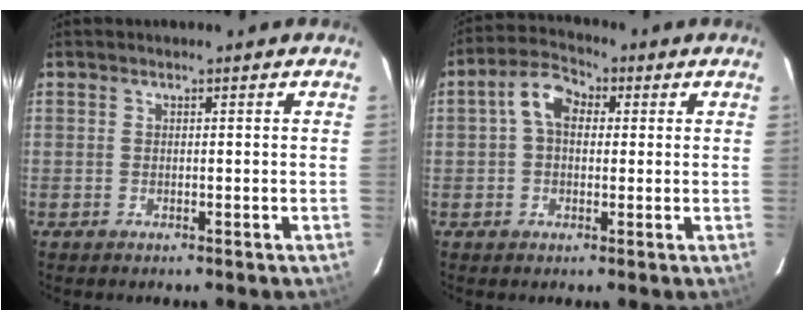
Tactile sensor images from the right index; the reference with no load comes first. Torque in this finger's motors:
{"motor_torque": [0.45, -0.10, 0.30, 0.09]}